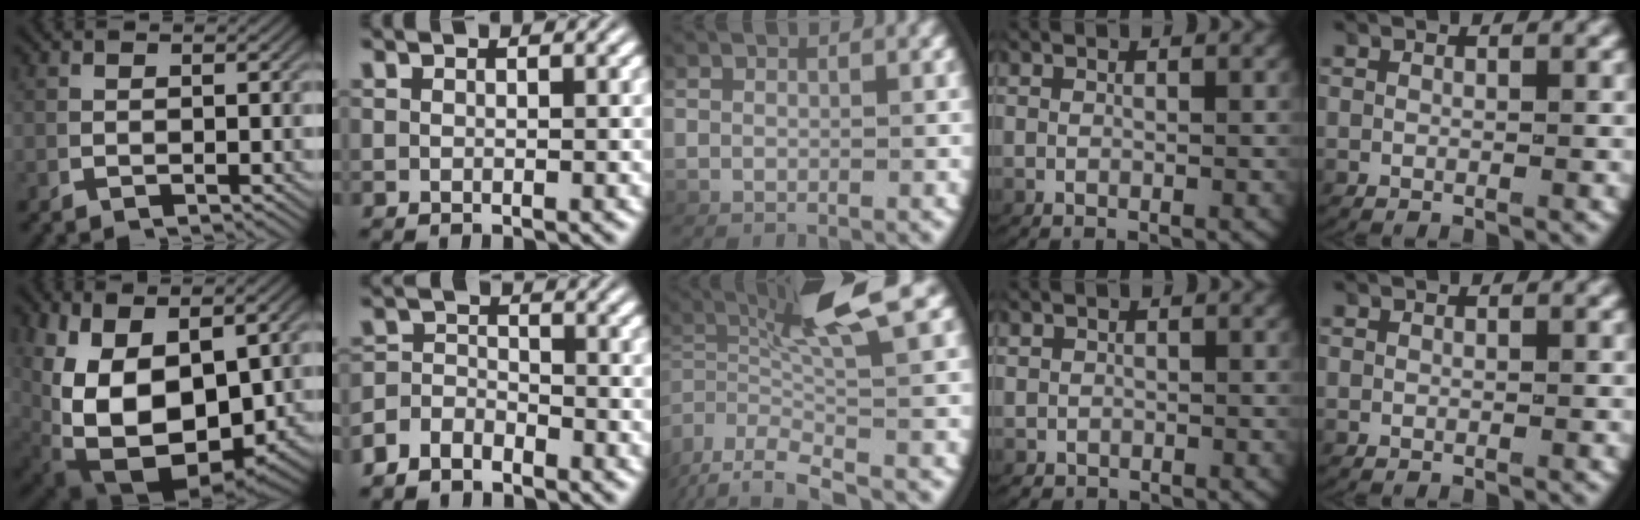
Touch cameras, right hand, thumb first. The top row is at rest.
{"thumb": {"total": 14.8, "force": [-1.5, 8.8, 11.8], "torque": [-0.252, -0.063, 0.021]}, "index": {"total": 3.9, "force": [-2.8, 2.5, 1.1], "torque": [-0.012, -0.015, -0.048]}, "middle": {"total": 7.9, "force": [1.5, 2.7, 7.3], "torque": [-0.147, 0.013, 0.028]}, "ring": {"total": 1.5, "force": [-0.6, 1.4, -0.1], "torque": [-0.005, -0.009, -0.006]}}